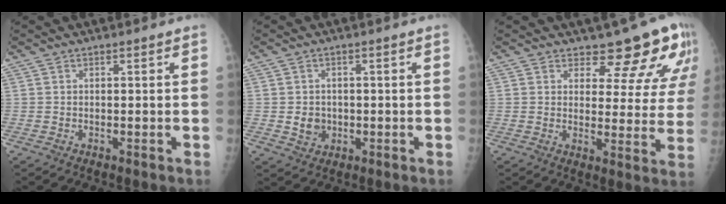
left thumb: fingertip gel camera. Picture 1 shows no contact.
{"total": 3.4, "force": [-0.6, 3.1, 1.3], "torque": [-0.007, 0.001, -0.001]}
{"total": 12.2, "force": [10.0, 4.8, 5.0], "torque": [-0.018, -0.071, 0.106]}